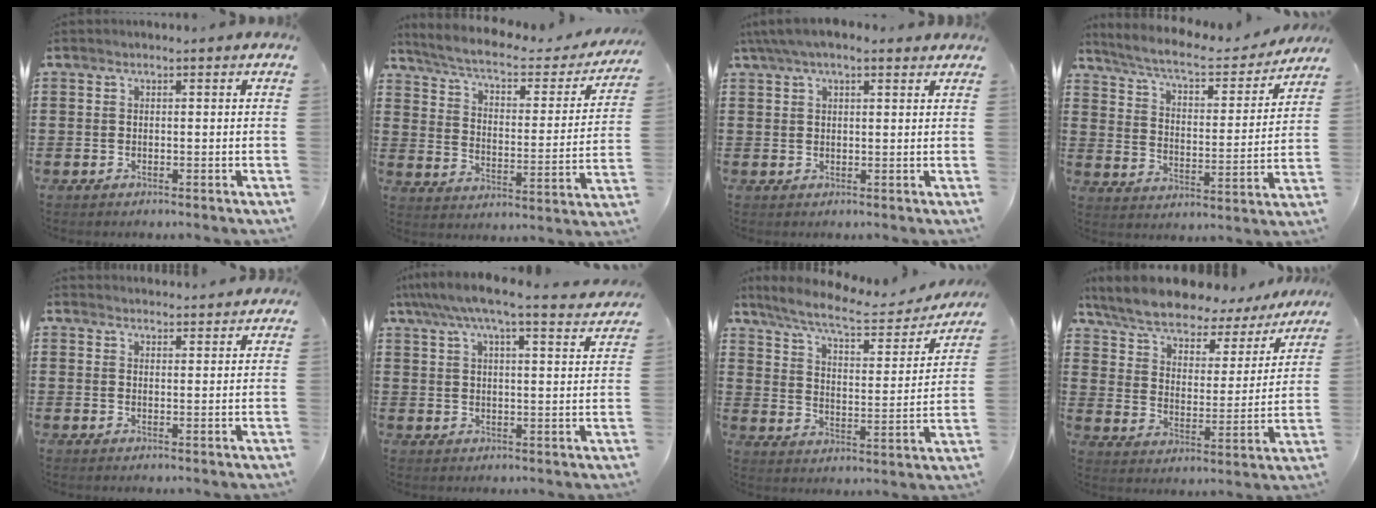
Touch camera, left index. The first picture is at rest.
{"total": 5.2, "force": [4.3, 0.8, 2.9], "torque": [-0.076, -0.029, 0.066]}
{"total": 4.0, "force": [2.7, 1.6, 2.4], "torque": [-0.055, 0.004, 0.049]}
{"total": 6.7, "force": [6.0, 0.7, 3.0], "torque": [-0.084, -0.036, 0.098]}
{"total": 2.3, "force": [2.3, 0.0, -0.1], "torque": [-0.003, -0.005, 0.043]}
{"total": 6.6, "force": [5.7, 0.3, 3.3], "torque": [-0.082, -0.027, 0.099]}
{"total": 8.3, "force": [6.9, 1.2, 4.5], "torque": [-0.115, -0.031, 0.116]}
{"total": 7.3, "force": [6.5, 1.7, 2.9], "torque": [-0.088, -0.044, 0.109]}